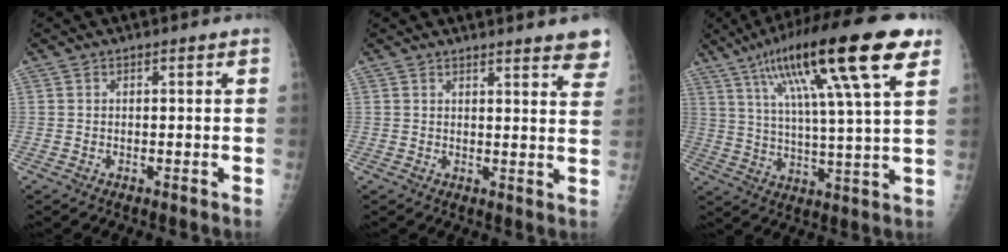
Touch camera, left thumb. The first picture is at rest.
{"total": 9.2, "force": [7.8, 1.4, 4.7], "torque": [-0.028, -0.035, 0.075]}
{"total": 23.3, "force": [11.7, 3.8, 19.7], "torque": [-0.321, -0.006, 0.190]}